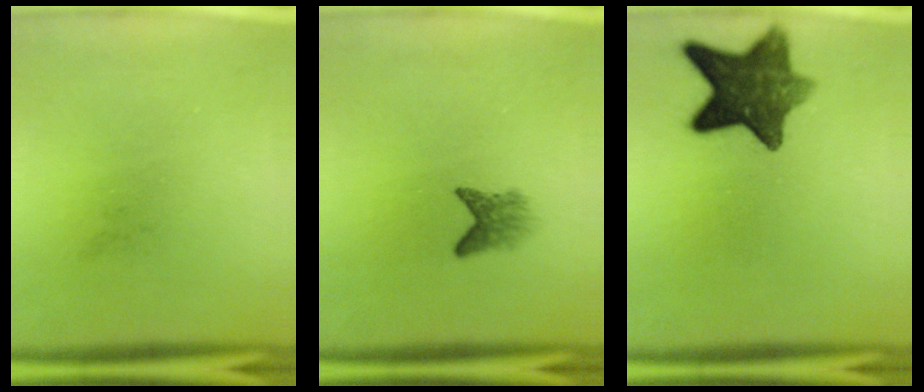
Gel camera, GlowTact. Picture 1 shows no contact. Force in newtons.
{"total": 2.3}
{"total": 10.9}